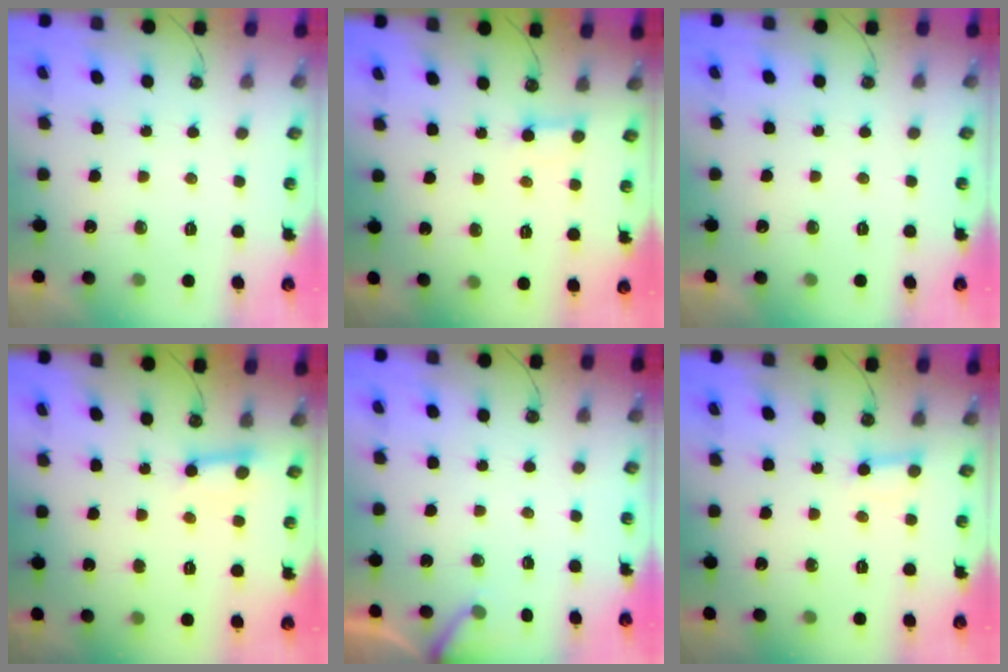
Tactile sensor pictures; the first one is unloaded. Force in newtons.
{"total": 2.2, "press": 2.2, "slide": 0.1}
{"total": 0.0}
{"total": 5.3, "press": 5.3, "slide": 0.4}
{"total": 3.0, "press": 3.0, "slide": 0.1}
{"total": 4.2, "press": 4.2, "slide": 0.3}